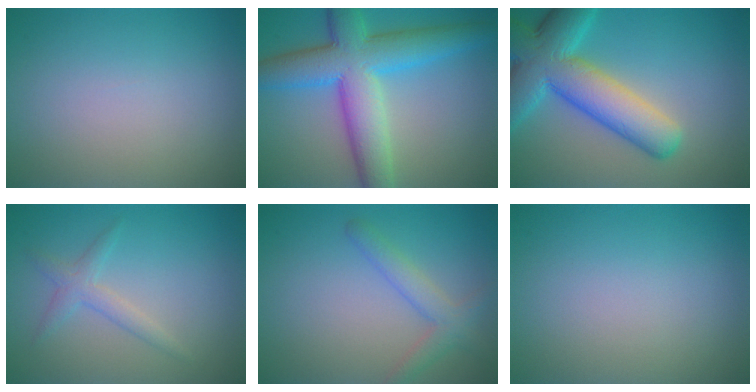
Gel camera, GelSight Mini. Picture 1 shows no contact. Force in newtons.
{"total": 9.6, "press": 9.6, "slide": 0.2}
{"total": 9.9, "press": 9.9, "slide": 0.6}
{"total": 1.8, "press": 1.8, "slide": 0.1}
{"total": 2.7, "press": 2.7, "slide": 0.2}
{"total": 0.0}